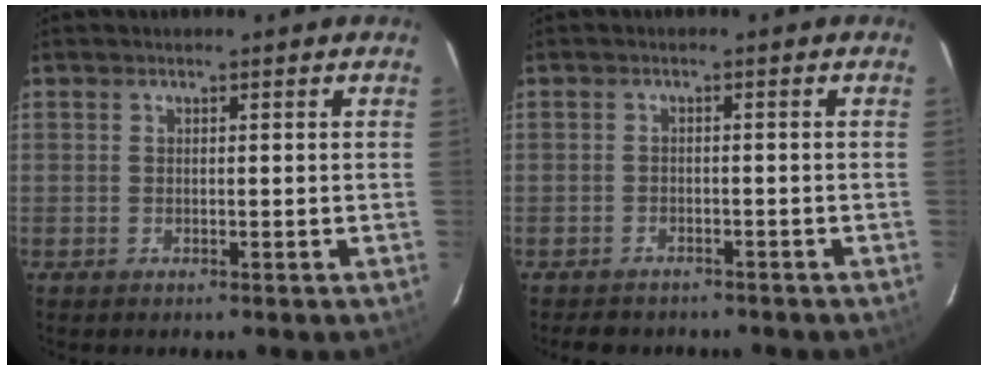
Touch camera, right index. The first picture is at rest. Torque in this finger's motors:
{"motor_torque": [0.15, -0.11, 0.09, 0.03]}